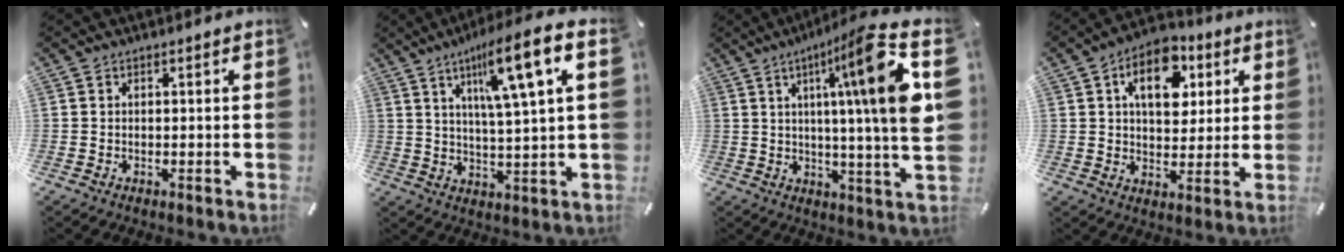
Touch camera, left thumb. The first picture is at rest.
{"total": 11.1, "force": [4.9, 1.1, 9.9], "torque": [-0.161, -0.020, 0.077]}
{"total": 21.4, "force": [6.8, 1.0, 20.2], "torque": [-0.307, -0.045, 0.084]}
{"total": 12.9, "force": [4.8, 8.6, 8.3], "torque": [-0.113, -0.006, 0.080]}